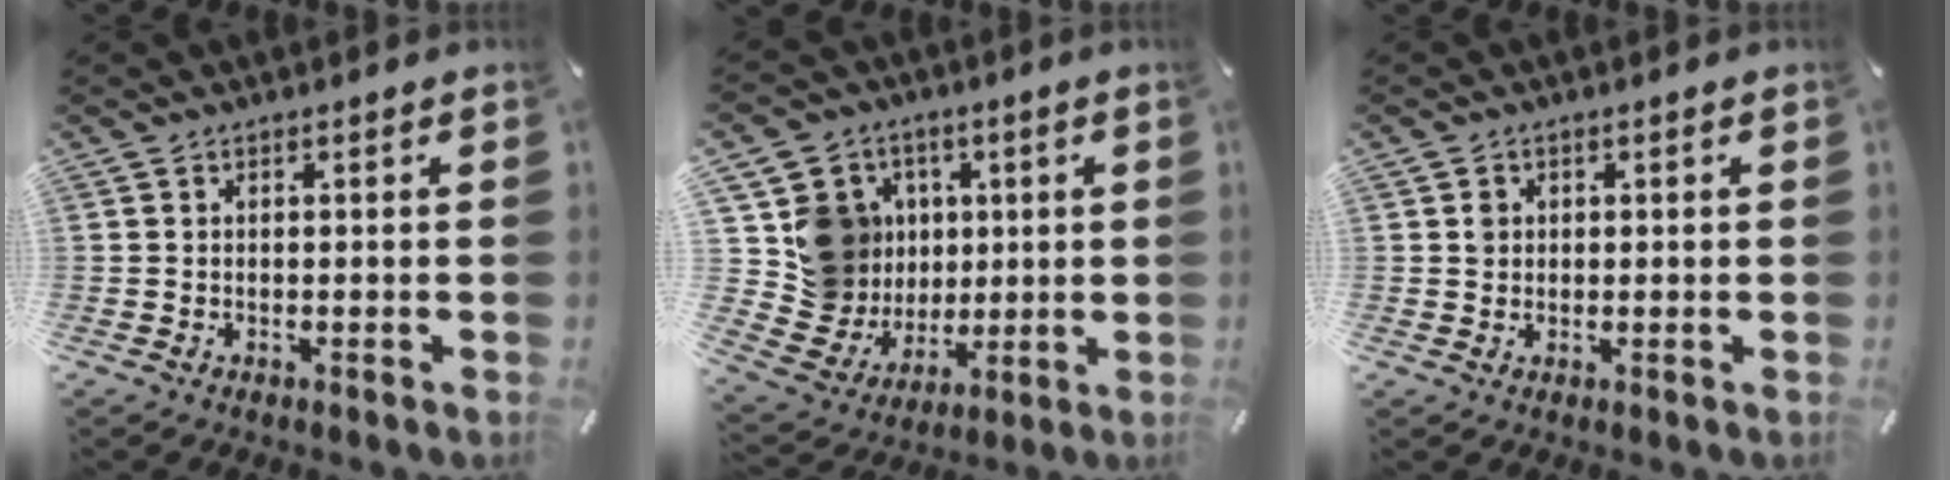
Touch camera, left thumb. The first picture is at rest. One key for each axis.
{"total": 15.2, "fx": 2.4, "fy": 14.6, "fz": 3.1, "tx": -0.048, "ty": -0.013, "tz": 0.070}
{"total": 1.6, "fx": 0.3, "fy": 1.5, "fz": 0.3, "tx": -0.001, "ty": 0.003, "tz": 0.002}